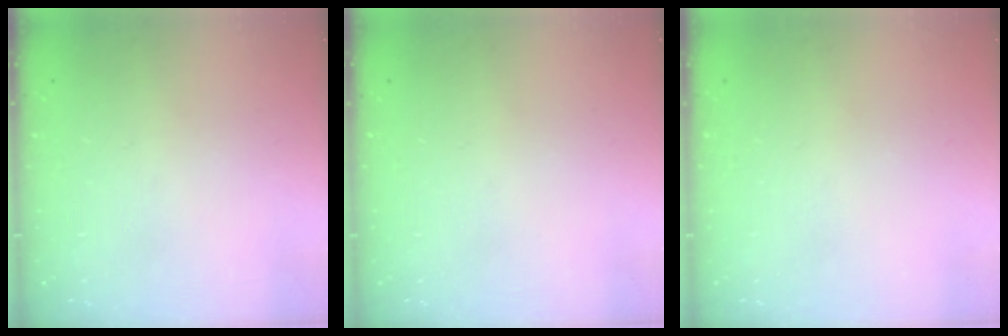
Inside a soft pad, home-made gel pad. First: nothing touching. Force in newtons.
{"total": 0.0}
{"total": 0.0}